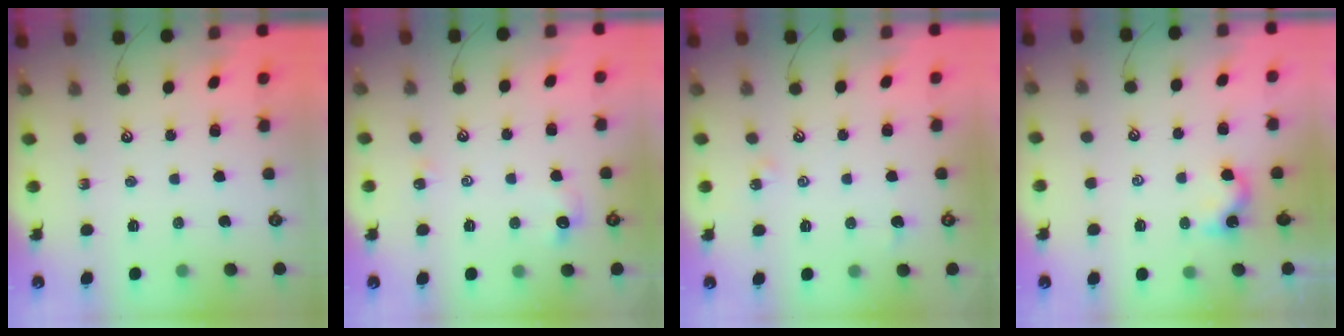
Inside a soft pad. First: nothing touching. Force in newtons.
{"total": 1.9, "press": 1.8, "slide": 0.6}
{"total": 3.0, "press": 2.9, "slide": 0.5}
{"total": 1.2, "press": 1.1, "slide": 0.2}